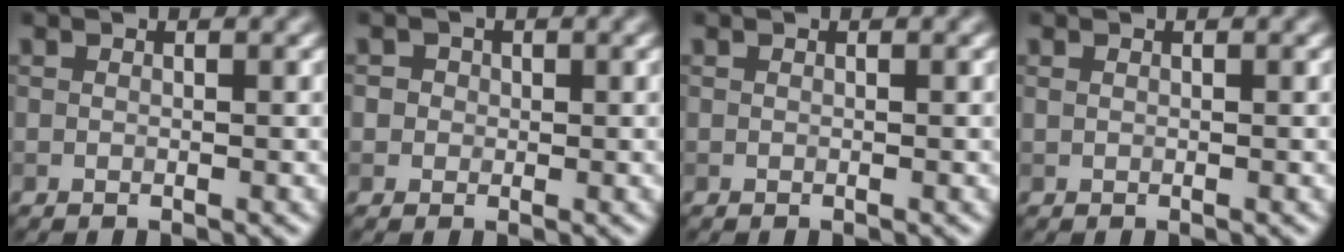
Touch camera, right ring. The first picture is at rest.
{"total": 2.1, "force": [0.7, 1.8, 0.7], "torque": [0.004, 0.008, 0.005]}
{"total": 0.0}
{"total": 0.0}